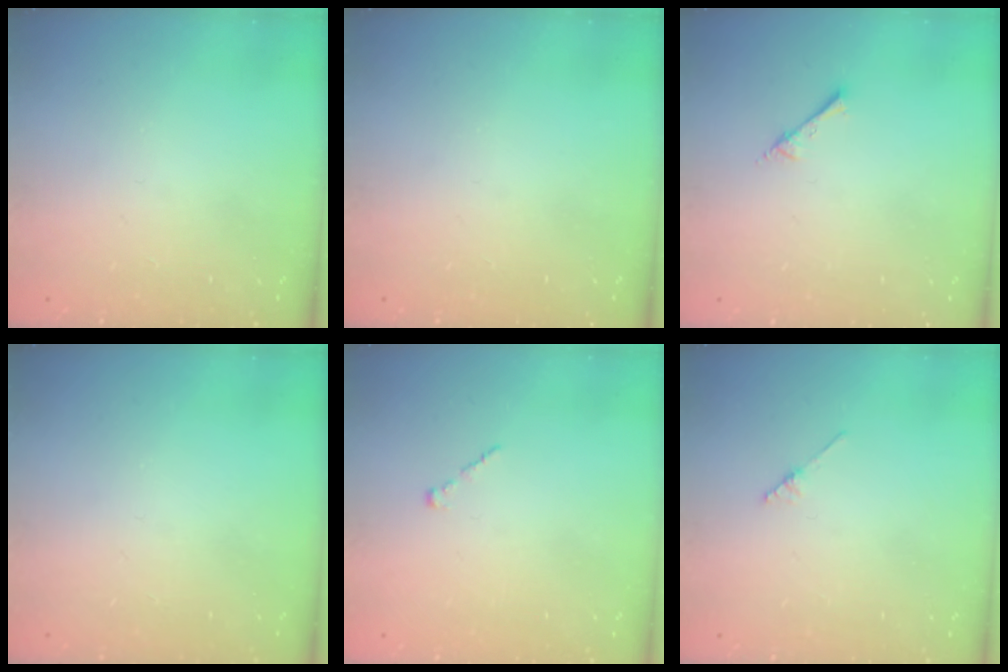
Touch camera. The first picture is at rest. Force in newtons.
{"total": 0.0}
{"total": 3.1, "press": 3.1, "slide": 0.3}
{"total": 0.0}
{"total": 1.0, "press": 0.8, "slide": 0.5}
{"total": 2.1, "press": 2.1, "slide": 0.1}